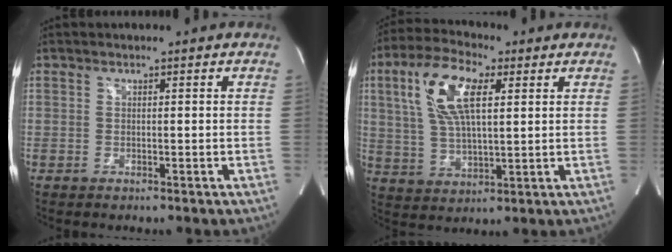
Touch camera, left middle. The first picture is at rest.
{"total": 12.1, "force": [3.9, 4.2, 10.7], "torque": [-0.226, 0.020, 0.074]}